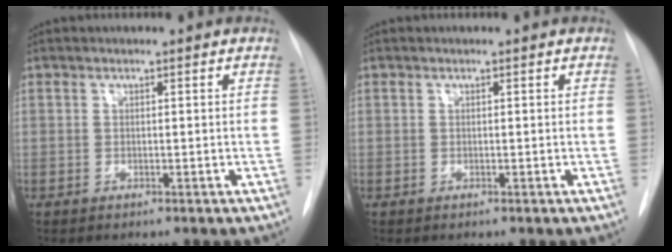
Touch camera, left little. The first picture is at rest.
{"total": 0.0}